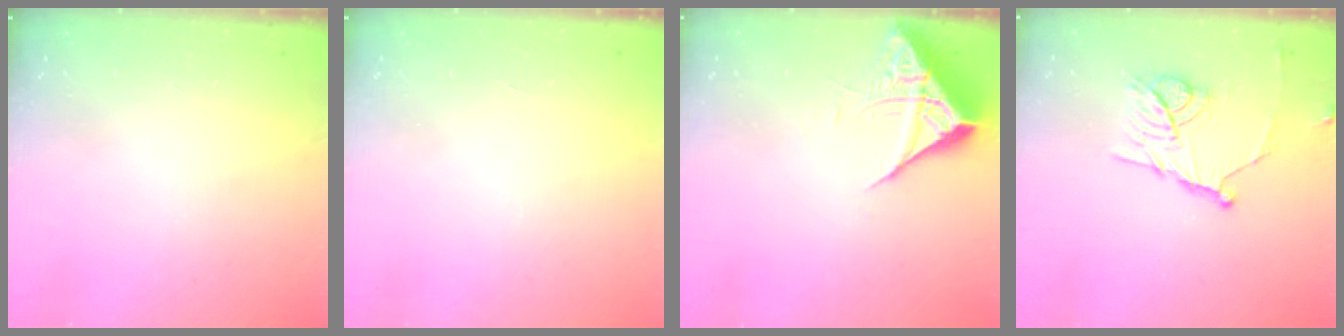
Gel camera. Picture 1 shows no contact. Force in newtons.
{"total": 1.6, "press": 1.5, "slide": 0.1}
{"total": 7.3, "press": 7.2, "slide": 0.3}
{"total": 13.2, "press": 13.2, "slide": 0.3}